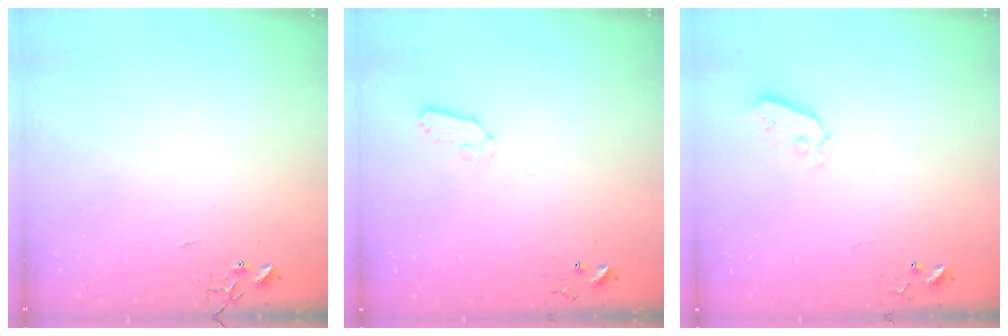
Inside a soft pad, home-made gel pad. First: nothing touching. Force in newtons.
{"total": 6.8, "press": 6.7, "slide": 0.8}
{"total": 4.0, "press": 3.9, "slide": 0.8}